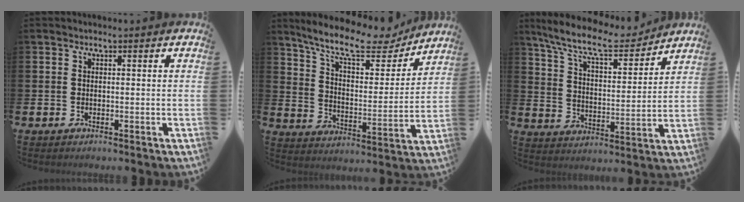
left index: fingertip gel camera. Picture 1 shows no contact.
{"total": 11.1, "force": [9.7, 2.9, 4.5], "torque": [-0.107, -0.065, 0.164]}
{"total": 10.4, "force": [9.3, 2.1, 4.1], "torque": [-0.114, -0.057, 0.160]}